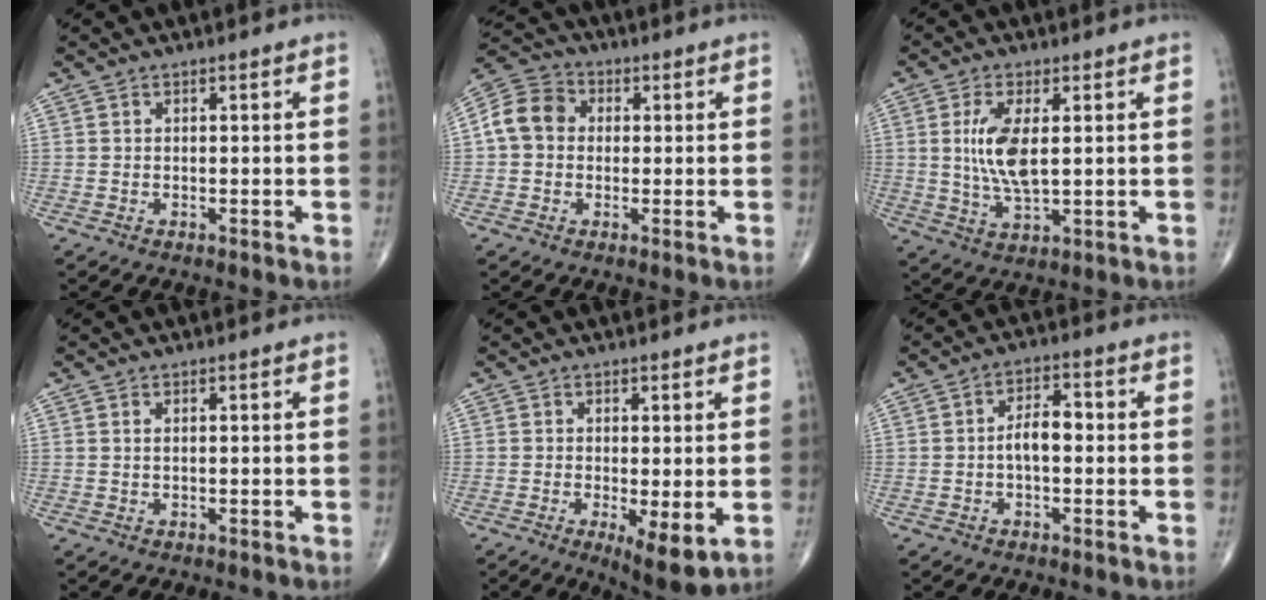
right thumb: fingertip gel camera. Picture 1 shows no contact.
{"total": 8.4, "force": [0.5, 7.0, 4.7], "torque": [-0.079, 0.026, -0.005]}
{"total": 8.7, "force": [1.4, 3.4, 7.9], "torque": [-0.165, -0.013, 0.031]}
{"total": 0.6, "force": [0.2, 0.2, 0.5], "torque": [-0.013, 0.003, 0.006]}
{"total": 6.9, "force": [-1.4, 2.2, 6.4], "torque": [-0.103, -0.023, -0.020]}
{"total": 5.2, "force": [-0.5, 2.7, 4.4], "torque": [-0.068, 0.017, -0.015]}